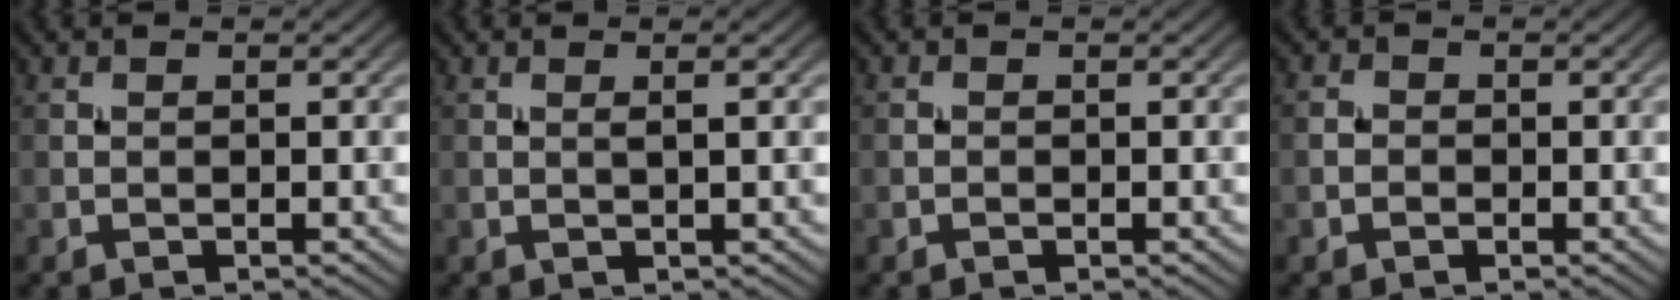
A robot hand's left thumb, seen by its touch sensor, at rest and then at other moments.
{"total": 1.4, "force": [0.5, 0.0, 1.3], "torque": [-0.025, 0.007, 0.005]}
{"total": 0.0}
{"total": 1.2, "force": [-0.5, 1.0, 0.4], "torque": [-0.005, 0.001, -0.013]}